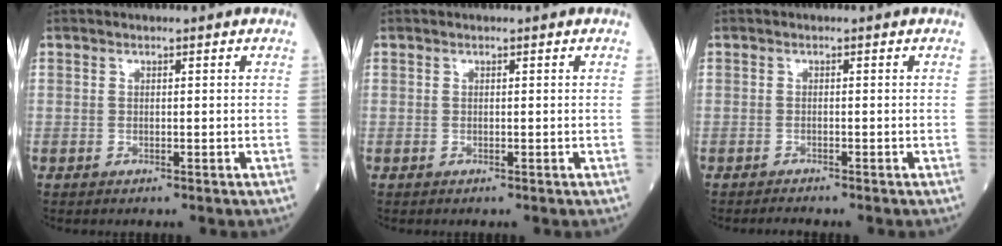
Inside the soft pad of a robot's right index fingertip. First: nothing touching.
{"total": 0.0}
{"total": 1.1, "force": [-1.0, -0.2, 0.2], "torque": [-0.007, -0.003, -0.018]}